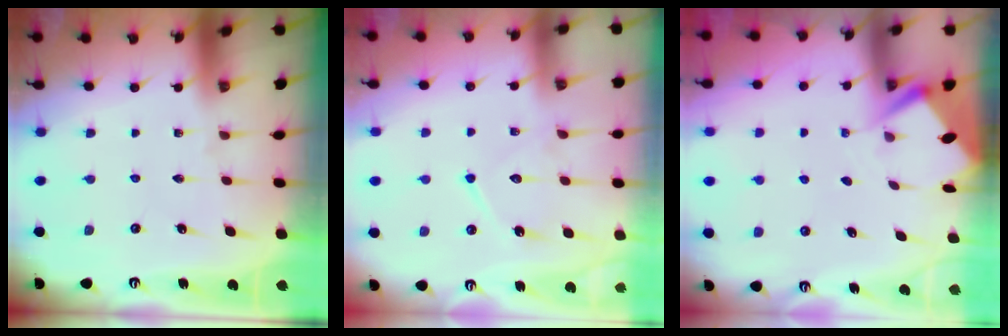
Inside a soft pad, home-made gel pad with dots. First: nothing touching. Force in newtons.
{"total": 11.4, "press": 11.3, "slide": 1.0}
{"total": 2.9, "press": 2.9, "slide": 0.4}